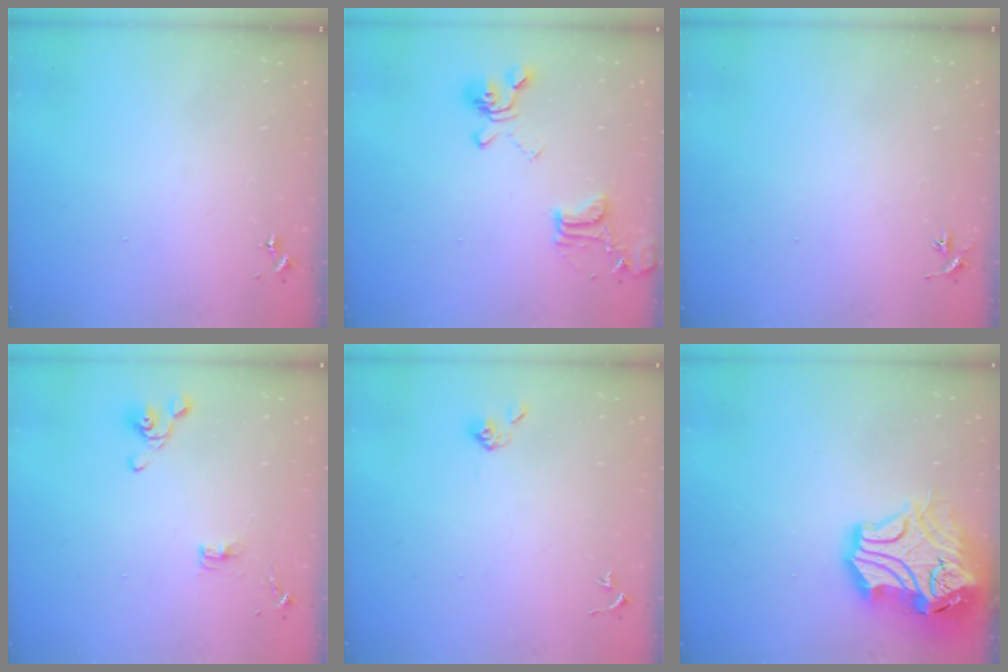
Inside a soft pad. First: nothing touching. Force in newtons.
{"total": 17.3, "press": 17.2, "slide": 1.8}
{"total": 2.9, "press": 2.9, "slide": 0.3}
{"total": 7.7, "press": 7.3, "slide": 2.3}
{"total": 4.6, "press": 4.6, "slide": 0.7}
{"total": 19.5, "press": 19.3, "slide": 2.9}